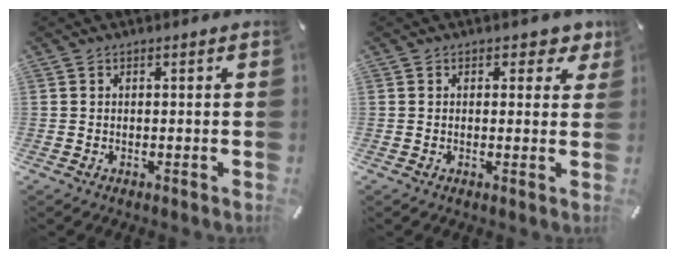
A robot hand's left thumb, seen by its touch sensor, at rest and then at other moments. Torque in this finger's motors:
{"motor_torque": [-0.21, -0.32, 0.05, 0.05, 0.05]}